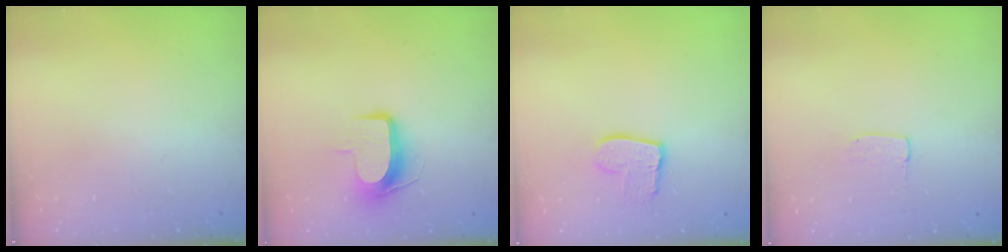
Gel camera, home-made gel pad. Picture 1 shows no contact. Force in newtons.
{"total": 9.2, "press": 9.1, "slide": 0.9}
{"total": 9.5, "press": 9.5, "slide": 0.7}
{"total": 2.9, "press": 2.9, "slide": 0.2}